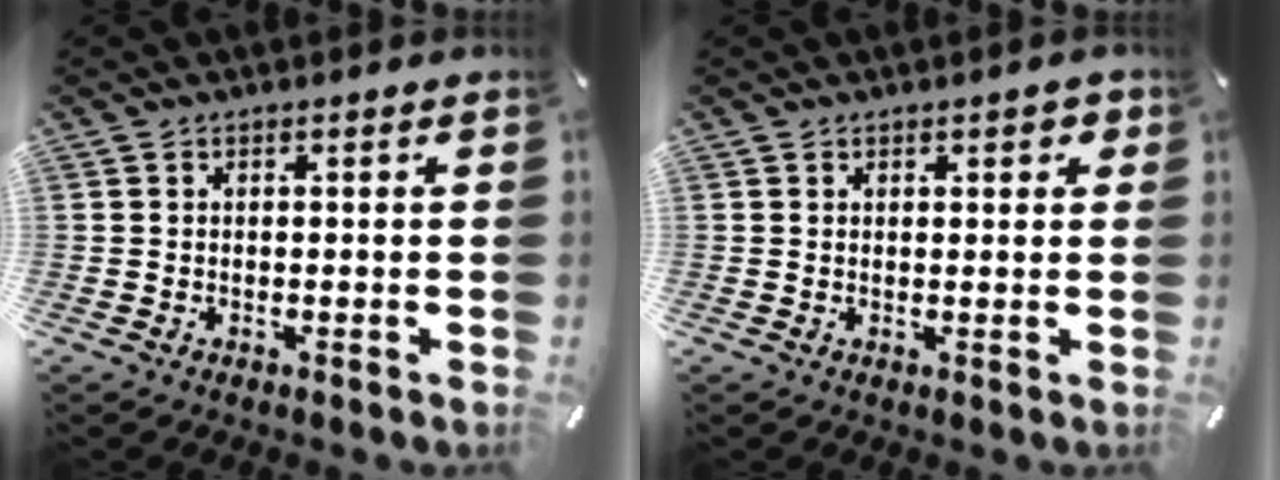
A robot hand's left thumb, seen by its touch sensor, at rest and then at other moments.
{"total": 2.8, "force": [1.5, 1.5, 1.8], "torque": [-0.015, -0.003, 0.020]}